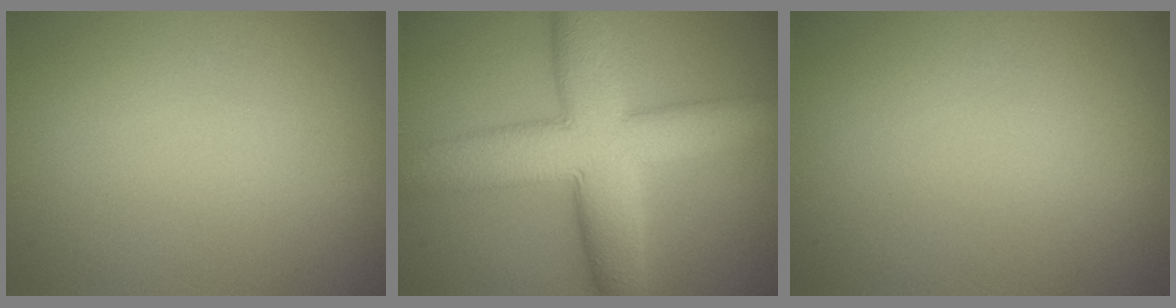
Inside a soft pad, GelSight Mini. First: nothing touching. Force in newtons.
{"total": 9.9, "press": 9.9, "slide": 0.4}
{"total": 0.0}